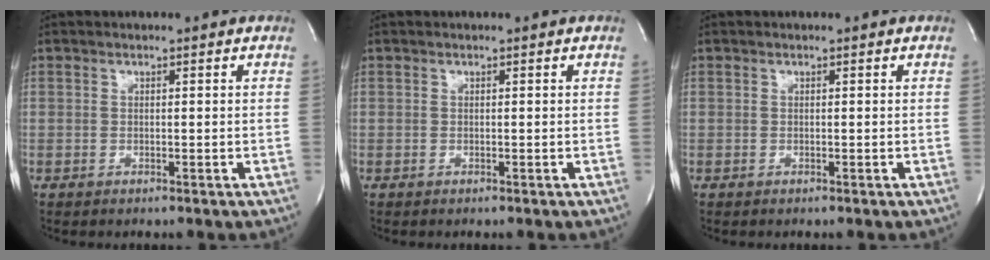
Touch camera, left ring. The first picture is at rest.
{"total": 0.0}
{"total": 0.0}